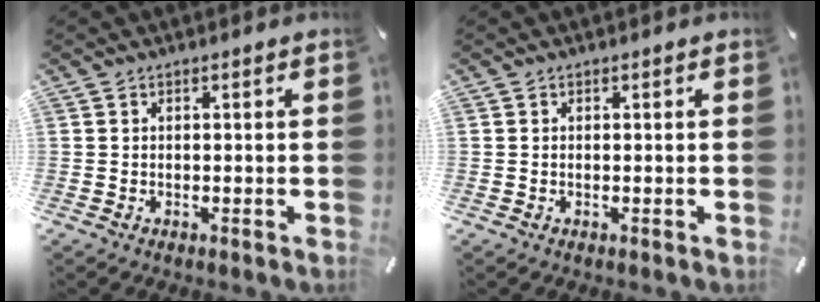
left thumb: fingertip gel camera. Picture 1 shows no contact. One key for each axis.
{"total": 0.5, "fx": -0.1, "fy": 0.0, "fz": 0.5, "tx": -0.009, "ty": -0.001, "tz": -0.001}